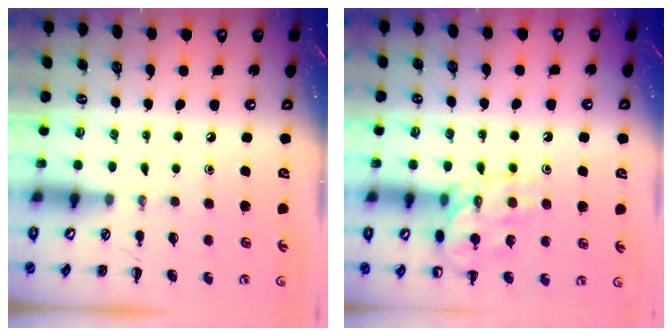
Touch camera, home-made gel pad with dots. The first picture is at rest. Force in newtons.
{"total": 13.4, "press": 13.3, "slide": 1.4}